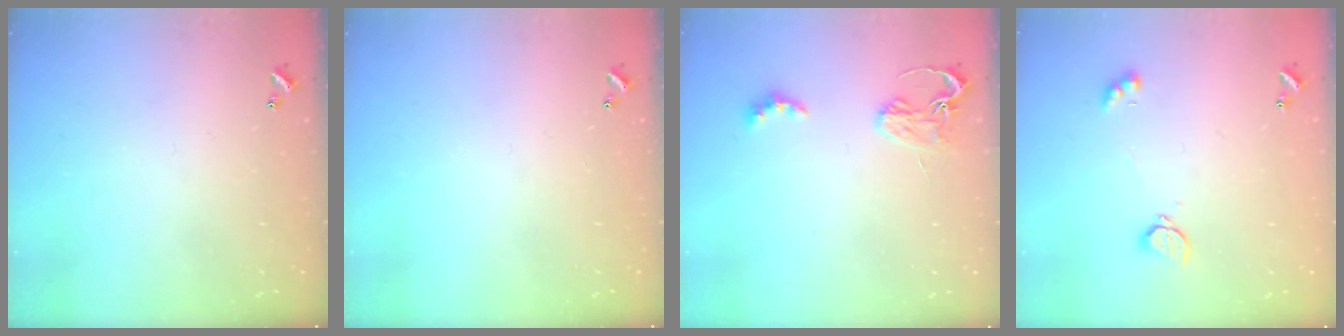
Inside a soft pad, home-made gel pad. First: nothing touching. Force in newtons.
{"total": 0.0}
{"total": 2.9, "press": 2.8, "slide": 0.6}
{"total": 2.4, "press": 2.3, "slide": 0.8}